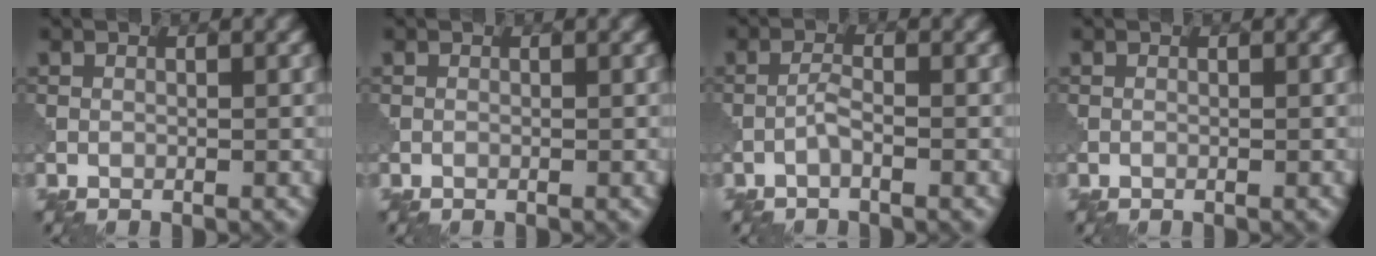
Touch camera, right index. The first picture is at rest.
{"total": 0.0}
{"total": 1.1, "force": [-0.6, 0.1, 0.9], "torque": [-0.018, 0.005, -0.013]}
{"total": 0.0}